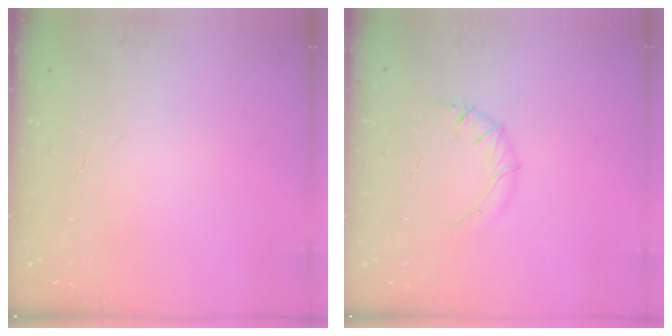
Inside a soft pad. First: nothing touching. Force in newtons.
{"total": 4.1, "press": 3.9, "slide": 1.3}